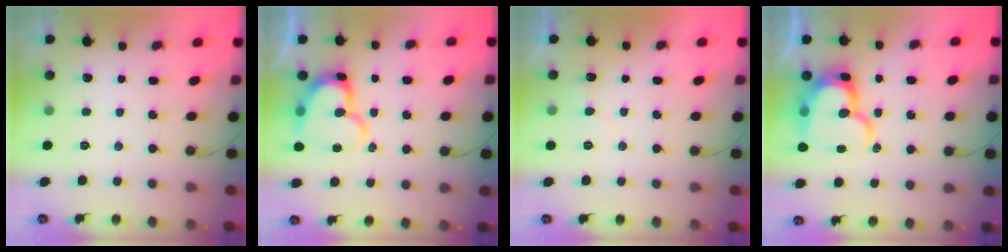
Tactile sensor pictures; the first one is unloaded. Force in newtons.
{"total": 14.4, "press": 14.3, "slide": 1.3}
{"total": 4.2, "press": 4.1, "slide": 0.4}
{"total": 18.8, "press": 18.7, "slide": 1.5}